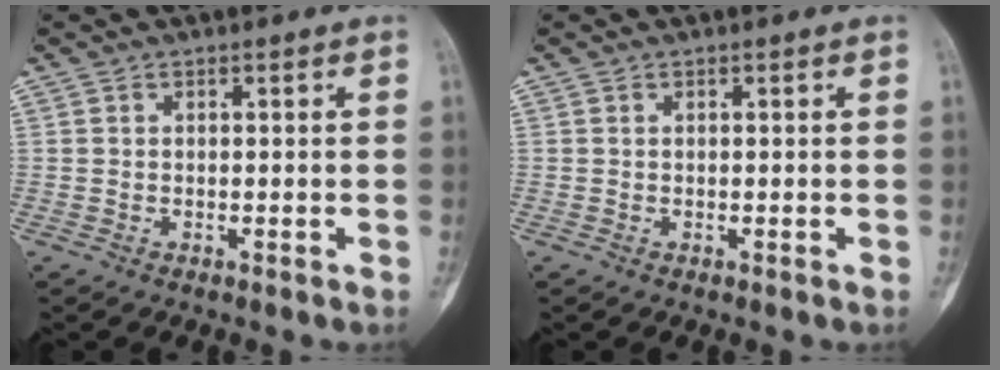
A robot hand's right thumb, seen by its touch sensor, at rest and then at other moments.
{"total": 0.0}